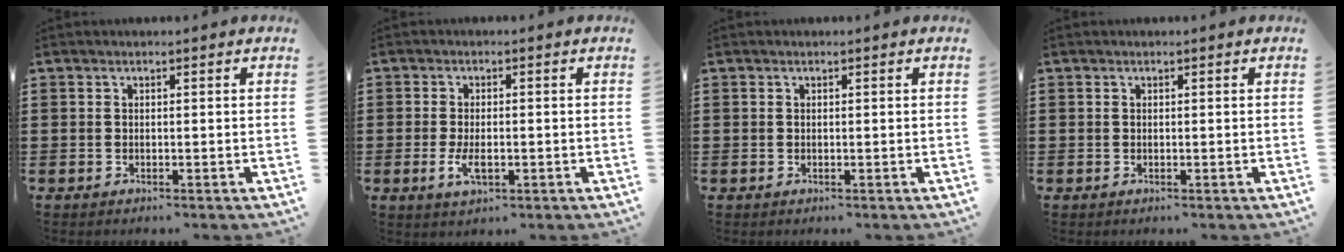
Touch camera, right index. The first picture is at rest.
{"total": 3.3, "force": [-0.8, 1.4, 2.9], "torque": [-0.059, -0.002, -0.015]}
{"total": 0.0}
{"total": 0.0}